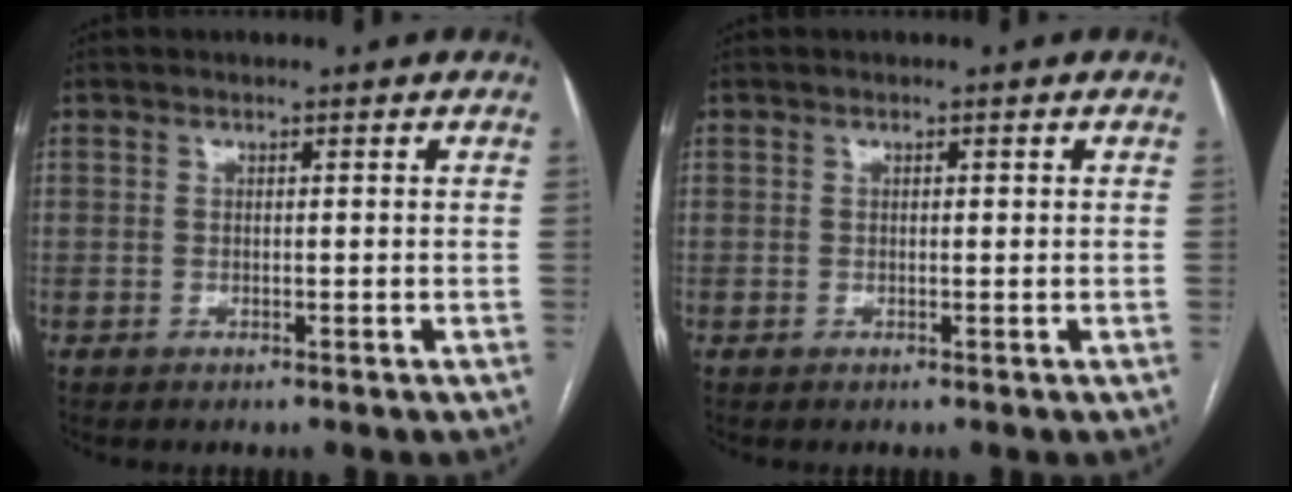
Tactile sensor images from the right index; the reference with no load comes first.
{"total": 0.7, "force": [0.2, 0.3, 0.7], "torque": [-0.011, 0.001, 0.002]}